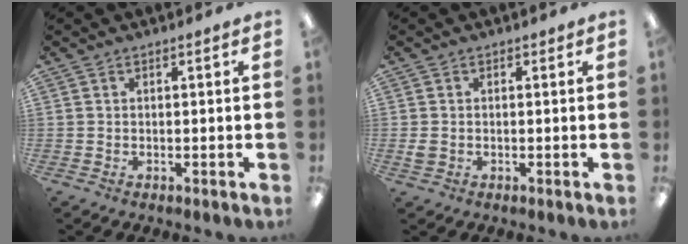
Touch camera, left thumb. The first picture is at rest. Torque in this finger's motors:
{"motor_torque": [-0.20, -0.17, -0.21, 0.08, 0.03]}